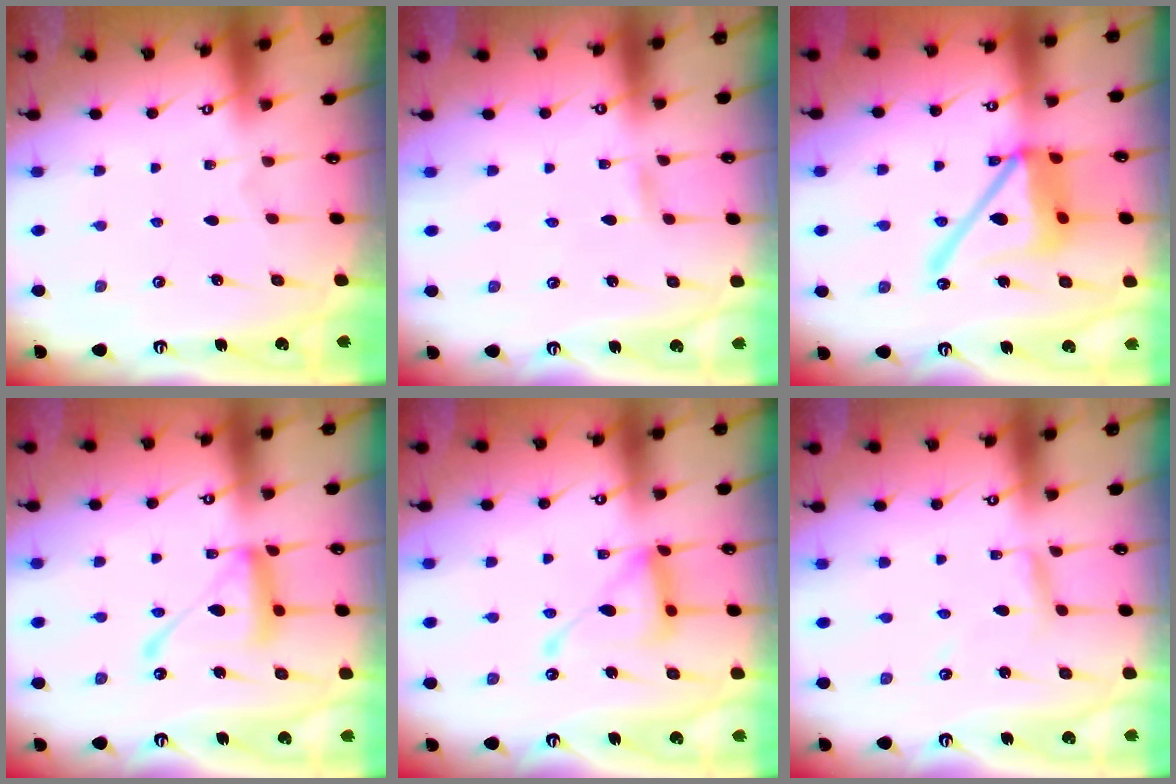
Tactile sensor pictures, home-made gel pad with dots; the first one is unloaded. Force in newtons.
{"total": 1.8, "press": 1.8, "slide": 0.2}
{"total": 18.2, "press": 18.1, "slide": 1.9}
{"total": 15.6, "press": 15.5, "slide": 1.4}
{"total": 15.1, "press": 15.1, "slide": 1.3}
{"total": 2.8, "press": 2.8, "slide": 0.2}